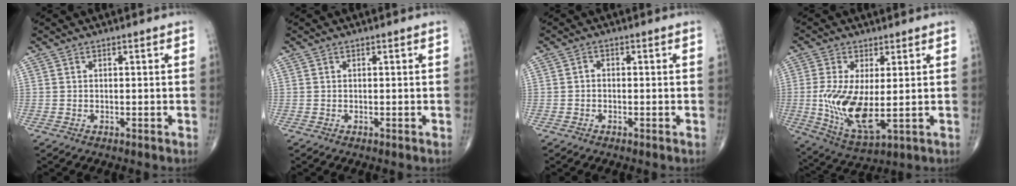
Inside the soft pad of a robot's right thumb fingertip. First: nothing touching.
{"total": 0.0}
{"total": 1.0, "force": [-0.4, 0.7, 0.6], "torque": [-0.002, 0.005, -0.012]}
{"total": 12.7, "force": [-0.7, 5.1, 11.6], "torque": [-0.233, -0.027, 0.001]}